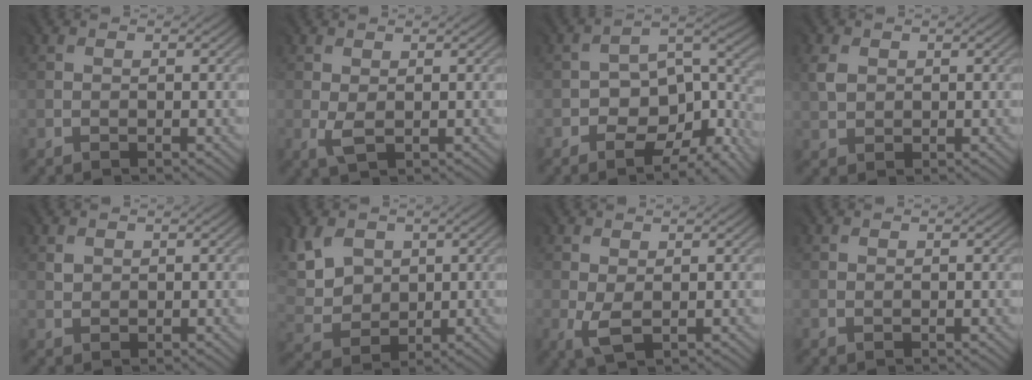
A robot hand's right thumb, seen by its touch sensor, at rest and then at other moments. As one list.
[{"total": 1.7, "force": [-0.1, 1.0, 1.4], "torque": [-0.047, -0.006, 0.000]}, {"total": 11.6, "force": [-6.8, 5.9, 7.4], "torque": [-0.115, -0.017, -0.102]}, {"total": 1.7, "force": [0.7, 1.5, 0.4], "torque": [-0.016, 0.002, 0.014]}, {"total": 1.1, "force": [0.8, 0.8, 0.1], "torque": [-0.005, 0.000, 0.017]}, {"total": 7.4, "force": [3.0, 5.5, 3.9], "torque": [-0.133, 0.009, 0.061]}, {"total": 2.5, "force": [-0.4, 1.4, 2.0], "torque": [-0.065, -0.007, -0.006]}, {"total": 0.0}]